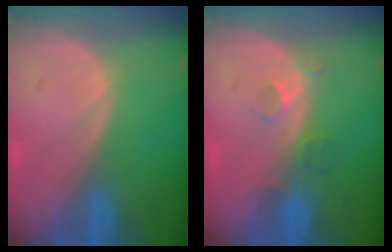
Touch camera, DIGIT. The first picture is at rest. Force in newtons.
{"total": 3.2, "press": 2.6, "slide": 1.8}